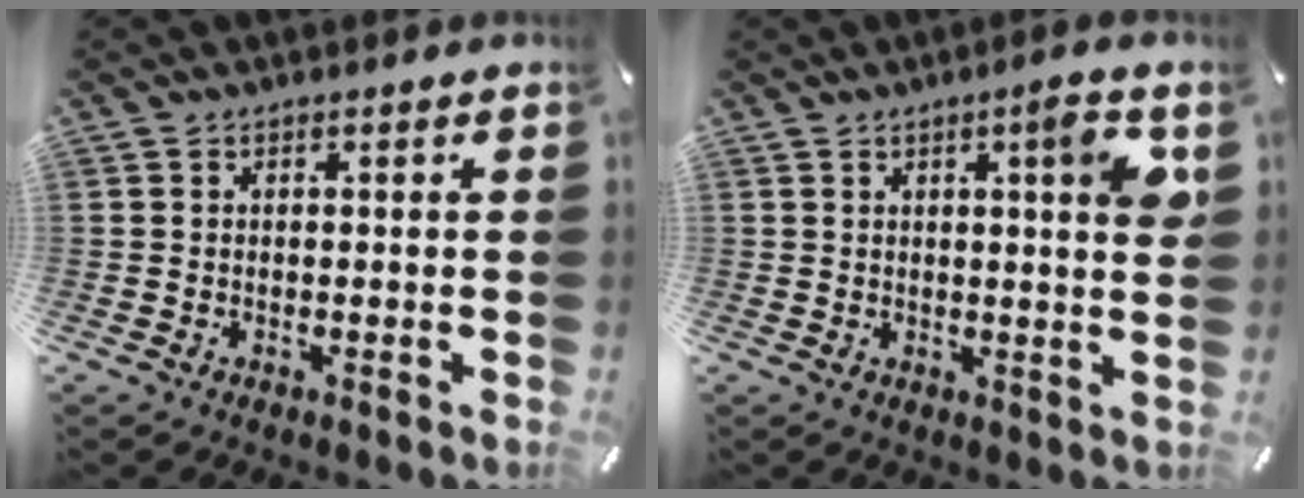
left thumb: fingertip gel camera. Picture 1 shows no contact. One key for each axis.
{"total": 7.0, "fx": 3.0, "fy": 0.6, "fz": 6.3, "tx": -0.085, "ty": -0.014, "tz": 0.039}